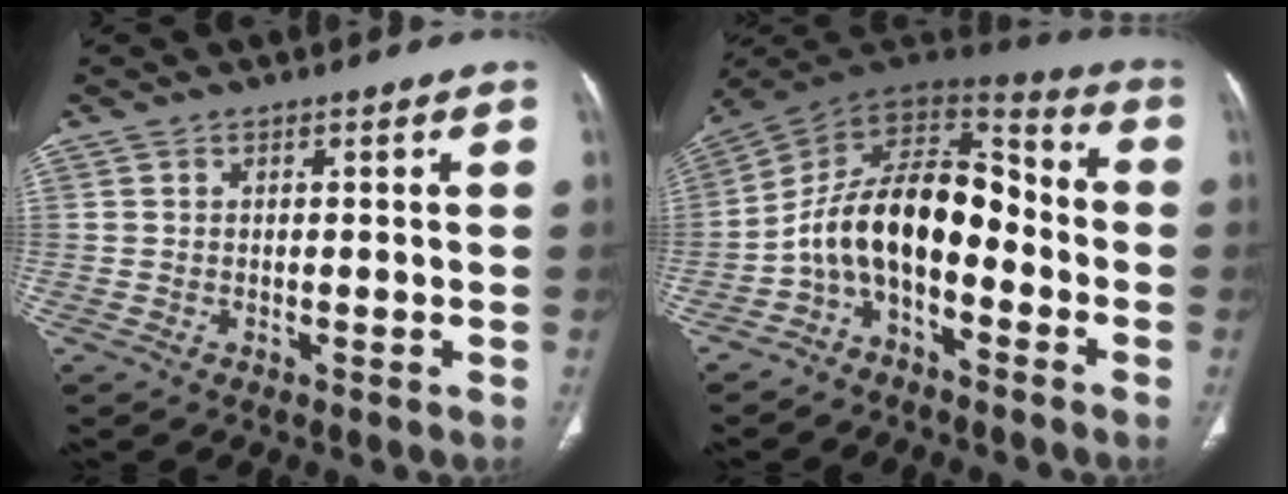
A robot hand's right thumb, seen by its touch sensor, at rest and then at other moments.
{"total": 14.8, "force": [-4.3, 8.3, 11.4], "torque": [-0.173, 0.095, -0.086]}